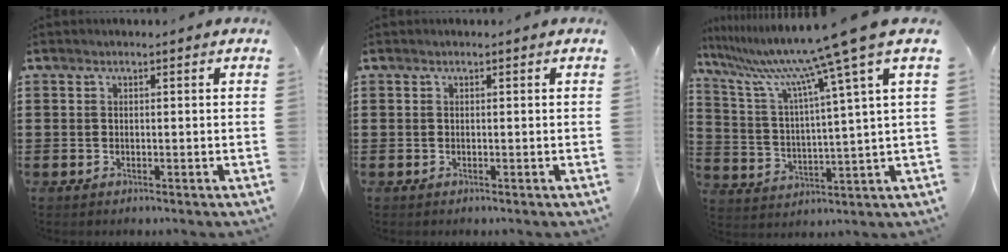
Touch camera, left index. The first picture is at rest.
{"total": 0.0}
{"total": 12.2, "force": [9.6, -1.4, 7.4], "torque": [-0.182, -0.060, 0.150]}